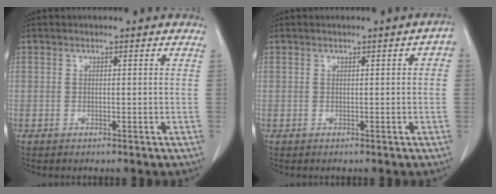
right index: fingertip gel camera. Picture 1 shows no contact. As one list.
[{"total": 2.0, "force": [0.3, 0.5, 1.9], "torque": [-0.018, 0.008, 0.004]}]